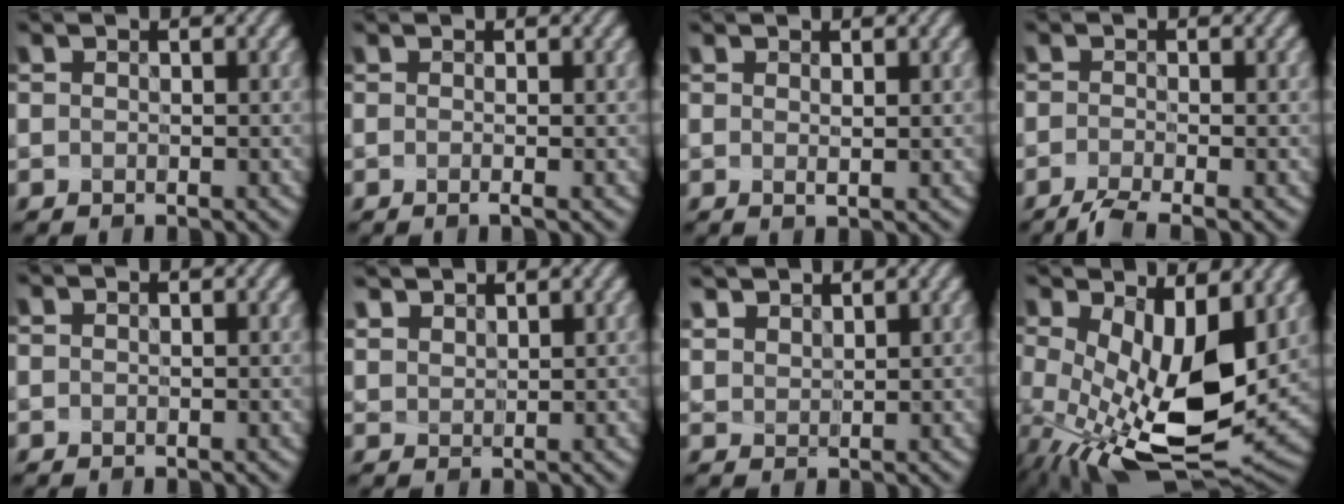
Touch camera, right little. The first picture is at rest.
{"total": 0.8, "force": [-0.2, -0.2, 0.7], "torque": [-0.010, -0.003, 0.002]}
{"total": 1.5, "force": [0.6, 0.6, 1.3], "torque": [-0.009, 0.002, 0.011]}
{"total": 3.3, "force": [-2.6, 0.4, 2.0], "torque": [-0.042, -0.005, -0.046]}
{"total": 0.0}
{"total": 2.7, "force": [2.0, 1.5, 0.9], "torque": [-0.032, 0.021, 0.037]}
{"total": 3.0, "force": [2.2, 1.8, 1.1], "torque": [-0.040, 0.021, 0.041]}
{"total": 11.6, "force": [0.4, 4.0, 10.9], "torque": [-0.191, -0.021, 0.018]}